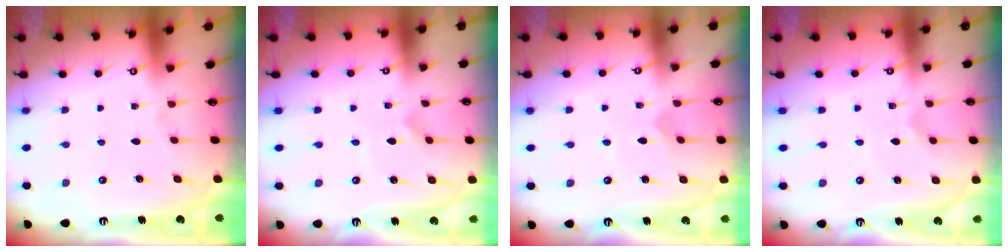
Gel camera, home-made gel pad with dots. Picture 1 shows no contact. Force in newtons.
{"total": 0.9, "press": 0.9, "slide": 0.0}
{"total": 3.5, "press": 3.5, "slide": 0.3}
{"total": 0.7, "press": 0.5, "slide": 0.4}